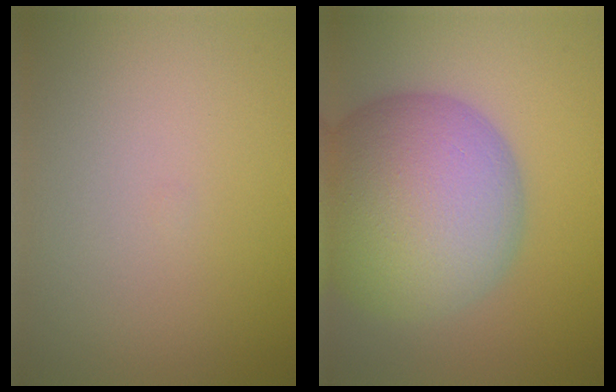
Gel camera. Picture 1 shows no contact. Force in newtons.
{"total": 14.7, "press": 14.7, "slide": 0.9}